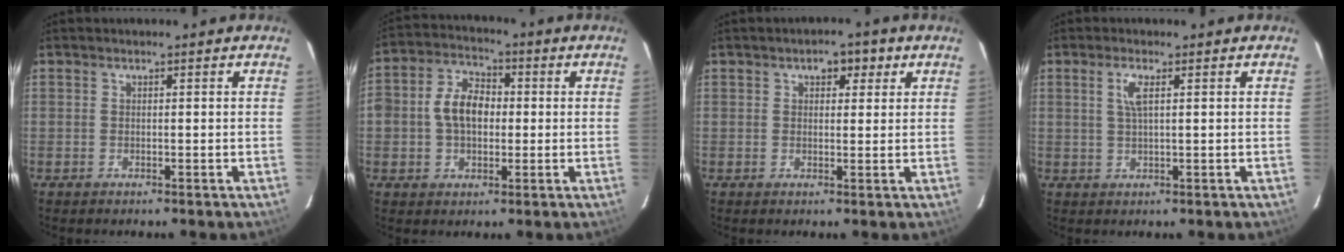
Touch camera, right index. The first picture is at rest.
{"total": 8.8, "force": [0.0, 6.2, 6.2], "torque": [-0.123, 0.027, 0.000]}
{"total": 3.7, "force": [1.7, 2.3, 2.3], "torque": [-0.031, 0.016, 0.023]}
{"total": 2.8, "force": [1.0, 0.5, 2.6], "torque": [-0.054, 0.002, 0.019]}